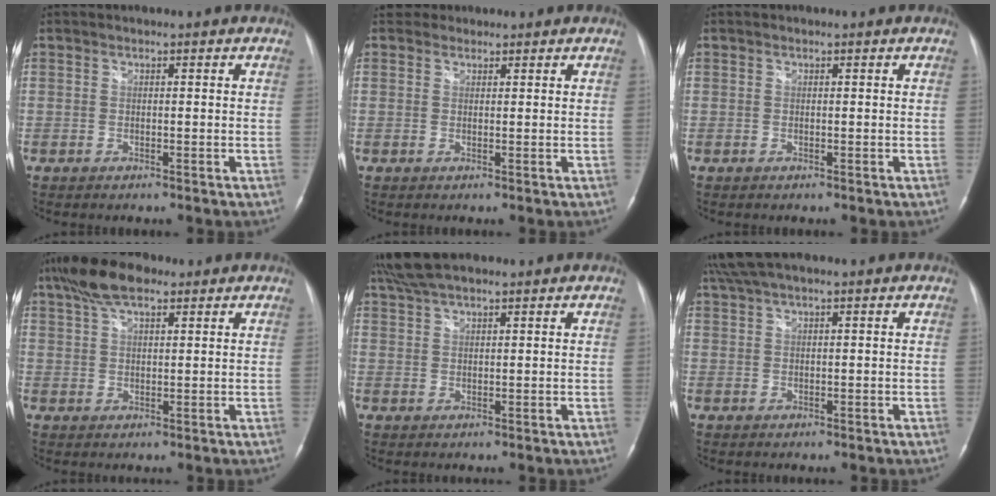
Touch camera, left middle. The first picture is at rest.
{"total": 2.1, "force": [1.7, 1.2, -0.3], "torque": [0.013, 0.015, 0.023]}
{"total": 0.0}
{"total": 7.9, "force": [5.3, 2.8, 5.2], "torque": [-0.105, 0.026, 0.096]}
{"total": 7.0, "force": [5.8, 1.7, 3.6], "torque": [-0.070, 0.034, 0.109]}
{"total": 5.4, "force": [4.3, 0.5, 3.2], "torque": [-0.061, 0.044, 0.081]}